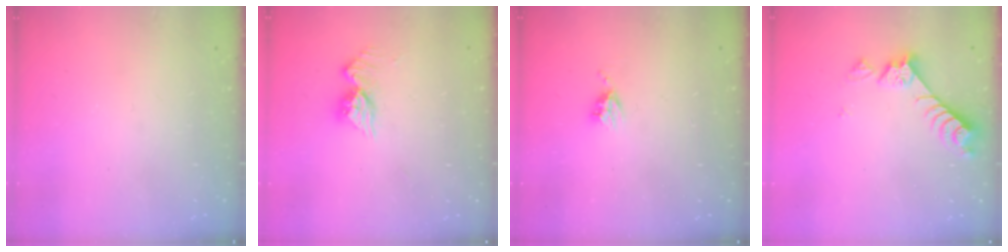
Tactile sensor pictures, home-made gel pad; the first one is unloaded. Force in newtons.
{"total": 9.7, "press": 9.7, "slide": 0.9}
{"total": 4.8, "press": 4.8, "slide": 0.4}
{"total": 7.4, "press": 7.4, "slide": 0.4}